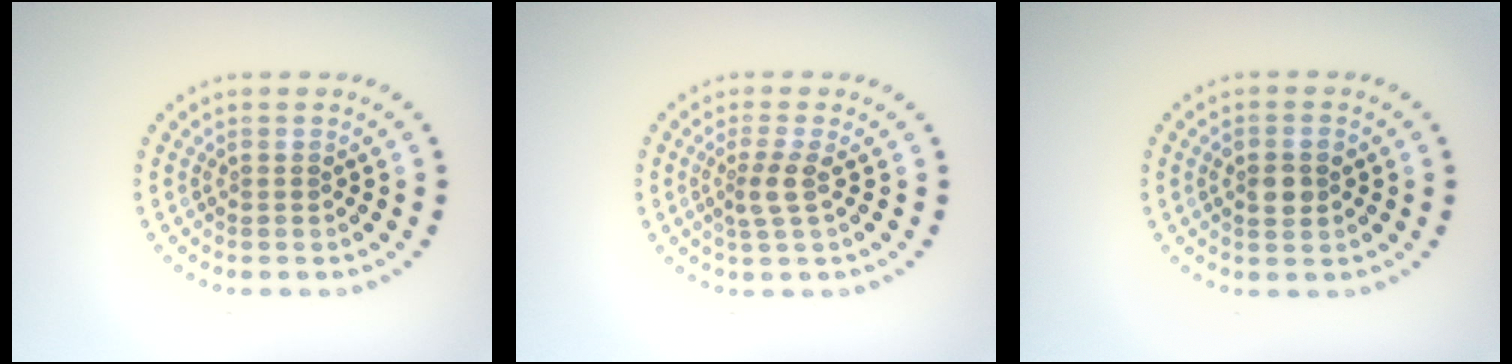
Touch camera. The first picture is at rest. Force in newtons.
{"total": 2.1, "press": 1.6, "slide": 1.3}
{"total": 2.5, "press": 2.5, "slide": 0.2}